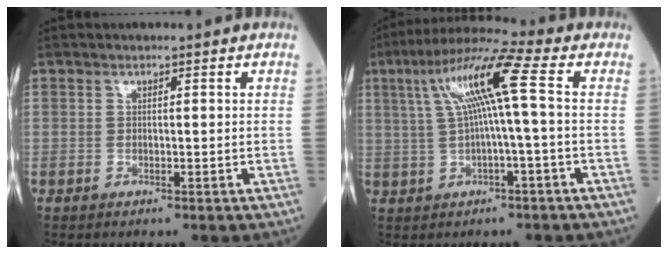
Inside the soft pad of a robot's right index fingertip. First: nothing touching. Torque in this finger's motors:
{"motor_torque": [1.53, 0.46, 0.72, 0.21]}